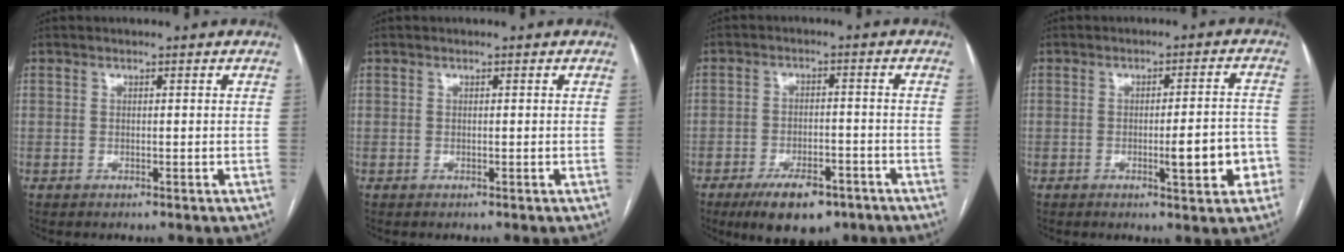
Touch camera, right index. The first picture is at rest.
{"total": 0.0}
{"total": 9.6, "force": [-6.5, 3.9, 5.9], "torque": [-0.094, -0.005, -0.100]}
{"total": 7.3, "force": [-2.5, 1.3, 6.7], "torque": [-0.083, 0.012, -0.027]}